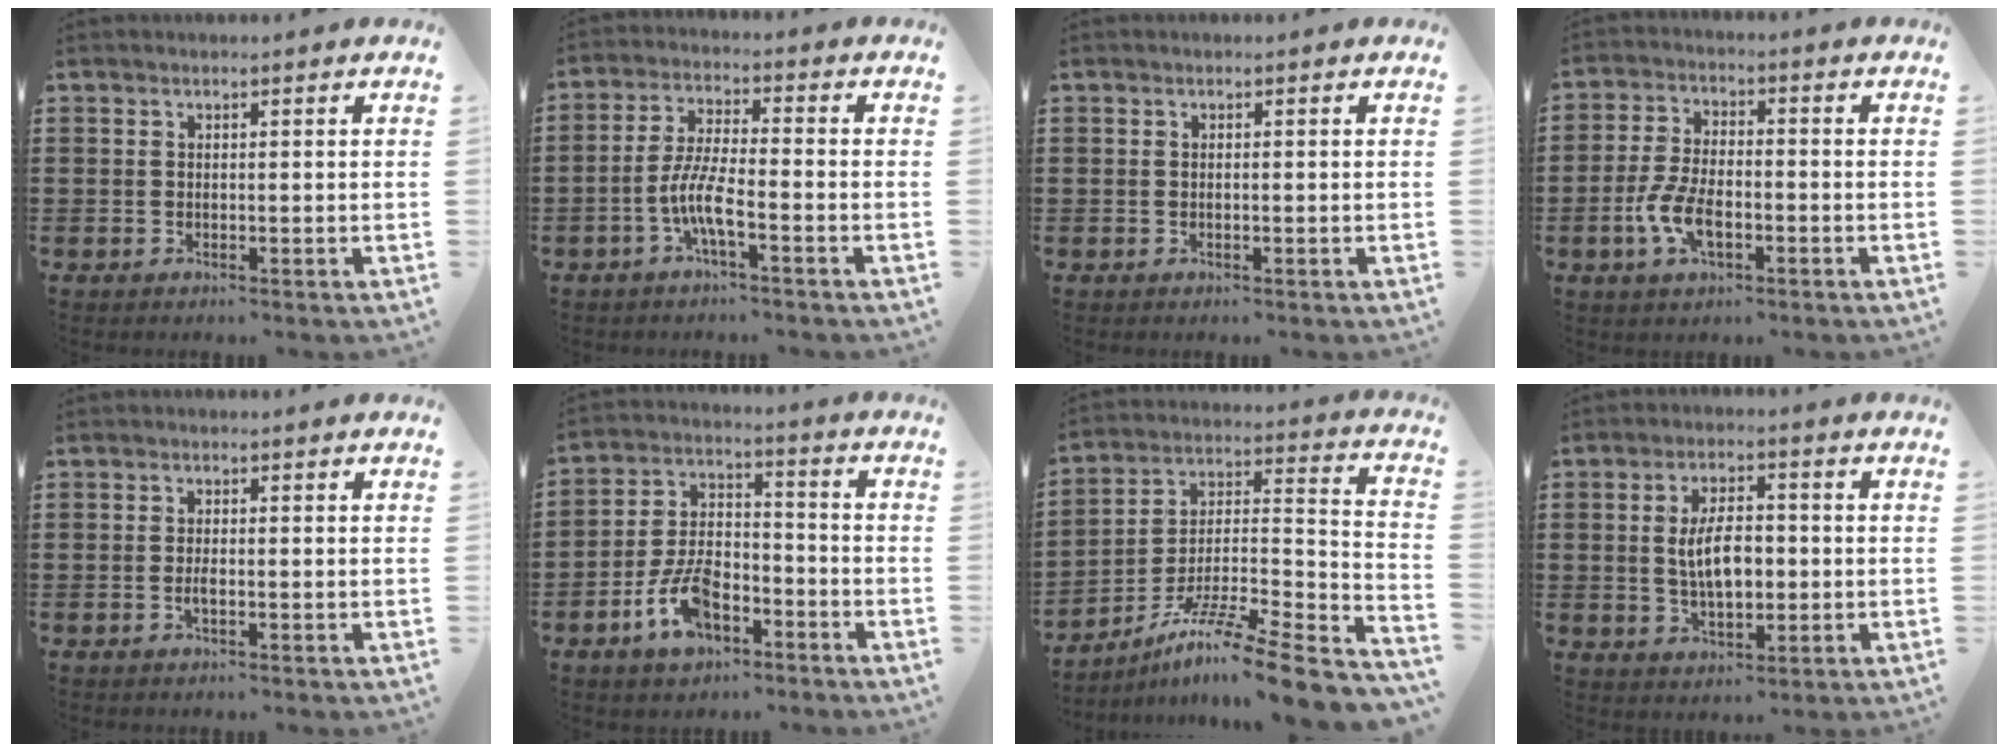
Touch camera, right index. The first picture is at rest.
{"total": 6.8, "force": [-3.0, 1.1, 6.0], "torque": [-0.148, -0.016, -0.067]}
{"total": 0.0}
{"total": 6.4, "force": [-2.3, 3.0, 5.2], "torque": [-0.124, -0.005, -0.047]}
{"total": 1.4, "force": [-0.5, 0.2, 1.3], "torque": [-0.026, -0.005, -0.007]}
{"total": 9.0, "force": [-5.0, 4.6, 6.0], "torque": [-0.136, 0.008, -0.093]}
{"total": 10.5, "force": [-7.5, 1.2, 7.3], "torque": [-0.128, -0.003, -0.143]}
{"total": 6.4, "force": [0.0, 3.2, 5.6], "torque": [-0.097, 0.001, -0.008]}